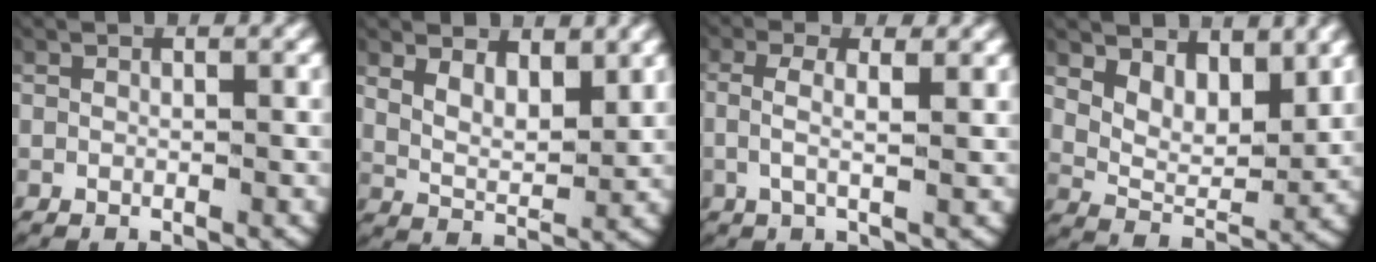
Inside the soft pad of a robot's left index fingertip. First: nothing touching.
{"total": 4.1, "force": [2.0, 2.7, 2.4], "torque": [-0.049, -0.013, 0.034]}
{"total": 2.8, "force": [0.6, 0.9, 2.5], "torque": [-0.063, -0.007, 0.010]}
{"total": 5.6, "force": [2.7, 3.4, 3.5], "torque": [-0.060, -0.014, 0.046]}